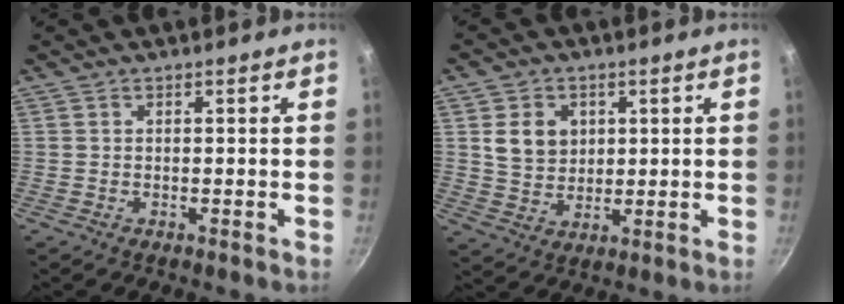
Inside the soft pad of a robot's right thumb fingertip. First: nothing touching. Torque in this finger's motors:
{"motor_torque": [-0.01, -0.17, 0.45, 0.03, -0.03]}